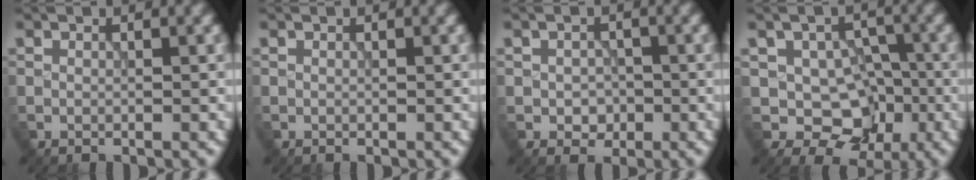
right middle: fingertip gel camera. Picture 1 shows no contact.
{"total": 0.0}
{"total": 1.8, "force": [-0.3, 1.5, 1.0], "torque": [-0.017, -0.005, -0.006]}
{"total": 5.6, "force": [-1.0, 4.5, 3.2], "torque": [-0.042, -0.006, -0.019]}